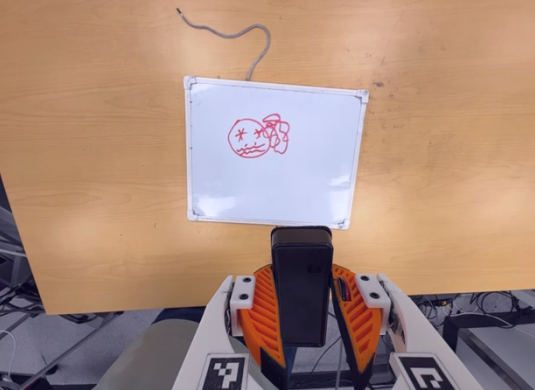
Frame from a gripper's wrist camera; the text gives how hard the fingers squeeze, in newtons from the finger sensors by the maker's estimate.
{"total": 9.9, "left": 8.0, "right": 11.8}